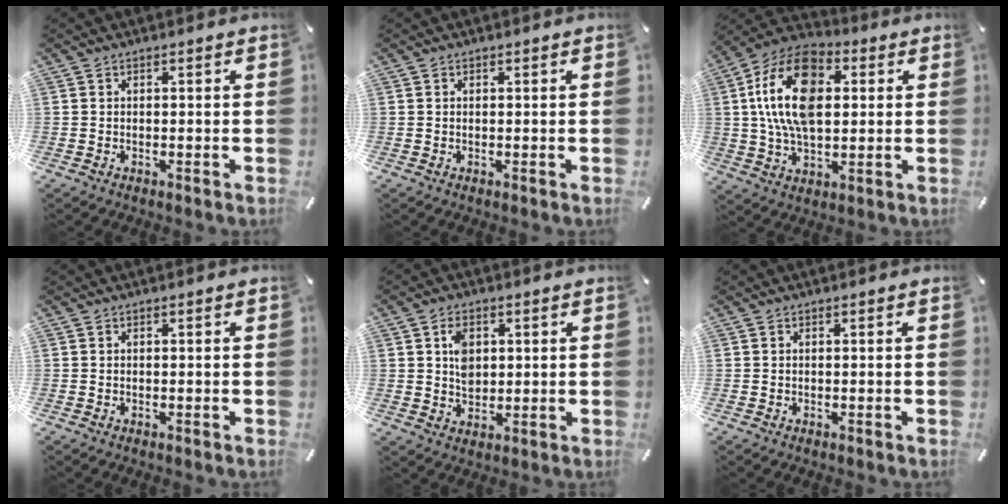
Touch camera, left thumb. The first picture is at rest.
{"total": 0.0}
{"total": 18.5, "force": [3.0, 11.7, 14.0], "torque": [-0.279, 0.005, 0.049]}
{"total": 0.0}
{"total": 5.3, "force": [1.4, 4.2, 2.9], "torque": [-0.042, -0.001, 0.021]}
{"total": 0.0}